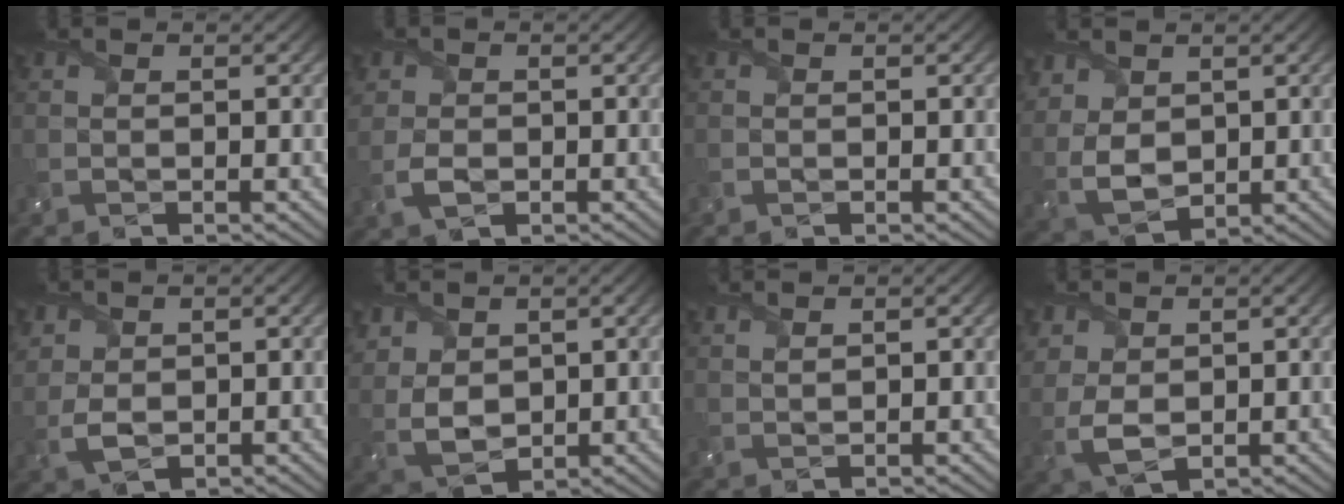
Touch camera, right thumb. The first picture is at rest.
{"total": 3.6, "force": [-0.5, 2.9, 2.0], "torque": [-0.053, -0.007, -0.014]}
{"total": 0.0}
{"total": 6.9, "force": [2.7, 4.8, 4.2], "torque": [-0.137, -0.001, 0.058]}
{"total": 4.0, "force": [1.2, 3.0, 2.2], "torque": [-0.068, -0.006, 0.027]}
{"total": 6.7, "force": [2.9, 4.6, 4.0], "torque": [-0.132, 0.000, 0.064]}
{"total": 1.7, "force": [1.4, 0.3, 0.9], "torque": [-0.022, 0.001, 0.028]}
{"total": 5.1, "force": [1.5, 3.6, 3.2], "torque": [-0.098, -0.006, 0.033]}